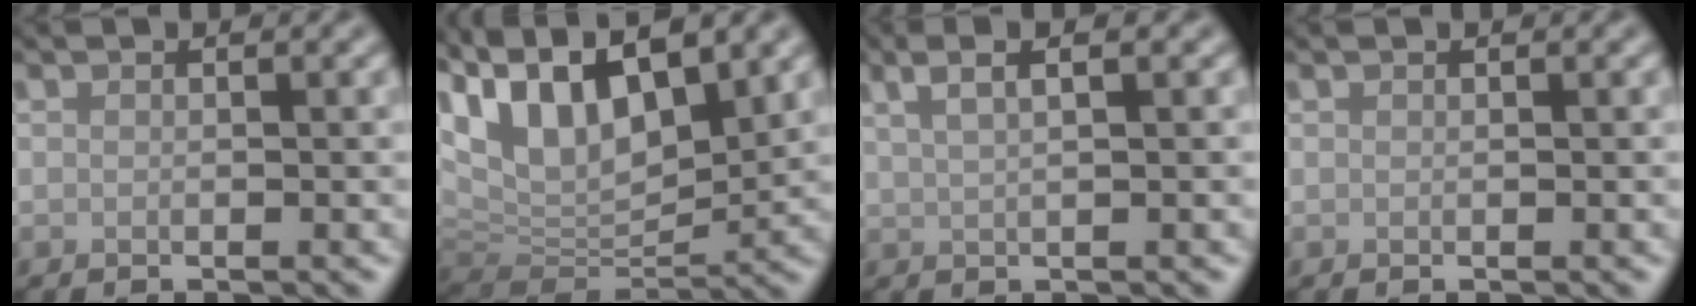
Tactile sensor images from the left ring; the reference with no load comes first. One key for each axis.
{"total": 13.2, "fx": 6.9, "fy": 6.3, "fz": 9.3, "tx": -0.180, "ty": 0.017, "tz": 0.118}
{"total": 4.0, "fx": 2.3, "fy": 1.5, "fz": 2.9, "tx": -0.029, "ty": 0.009, "tz": 0.015}
{"total": 0.0}